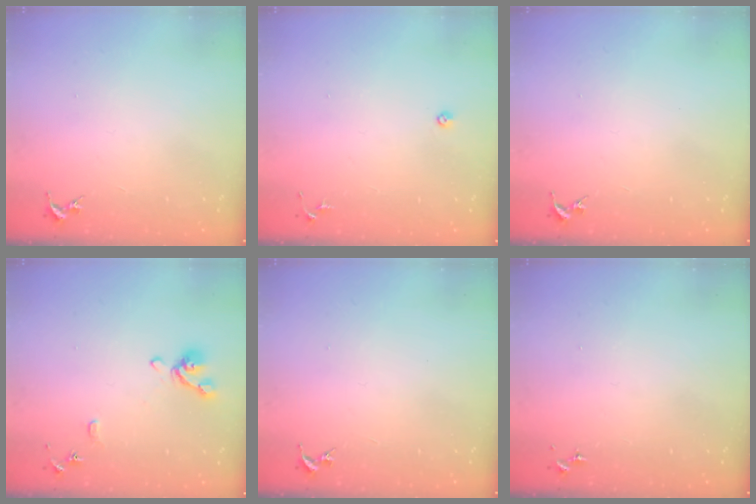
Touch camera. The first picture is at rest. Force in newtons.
{"total": 3.4, "press": 3.3, "slide": 0.7}
{"total": 0.0}
{"total": 9.9, "press": 9.8, "slide": 1.3}
{"total": 0.0}
{"total": 0.0}